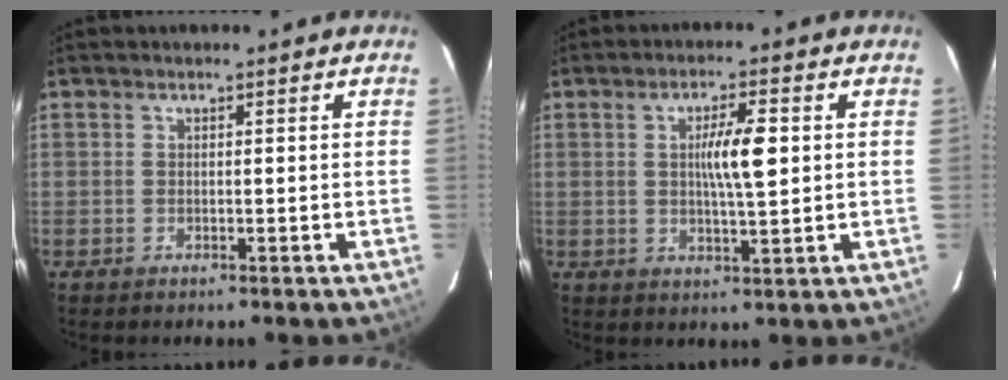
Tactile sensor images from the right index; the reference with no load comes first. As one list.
[{"total": 6.3, "force": [0.9, 0.7, 6.2], "torque": [-0.106, 0.004, 0.017]}]